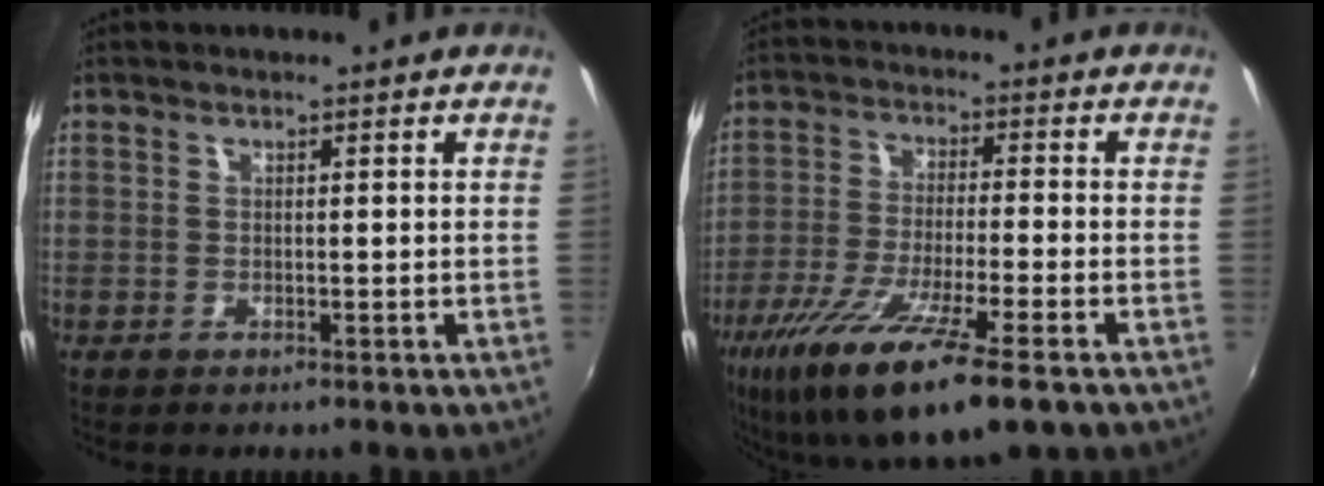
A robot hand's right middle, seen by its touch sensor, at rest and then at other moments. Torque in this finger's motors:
{"motor_torque": [1.51, -0.63, 0.49, 0.21]}